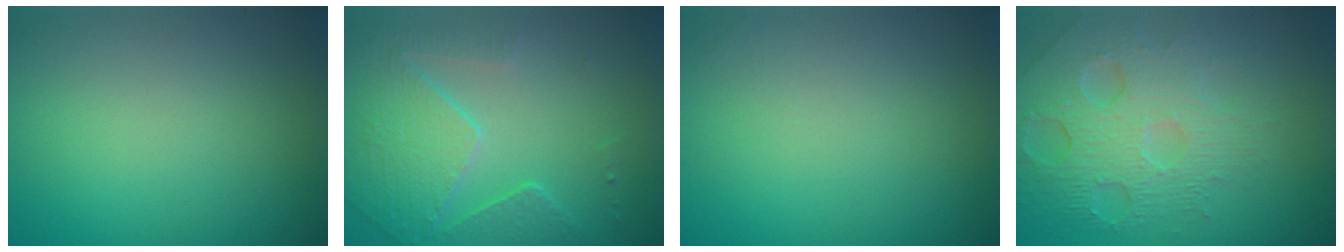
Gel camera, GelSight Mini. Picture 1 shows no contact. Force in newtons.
{"total": 5.1, "press": 3.7, "slide": 3.6}
{"total": 0.7, "press": 0.7, "slide": 0.1}
{"total": 6.3, "press": 4.7, "slide": 4.2}